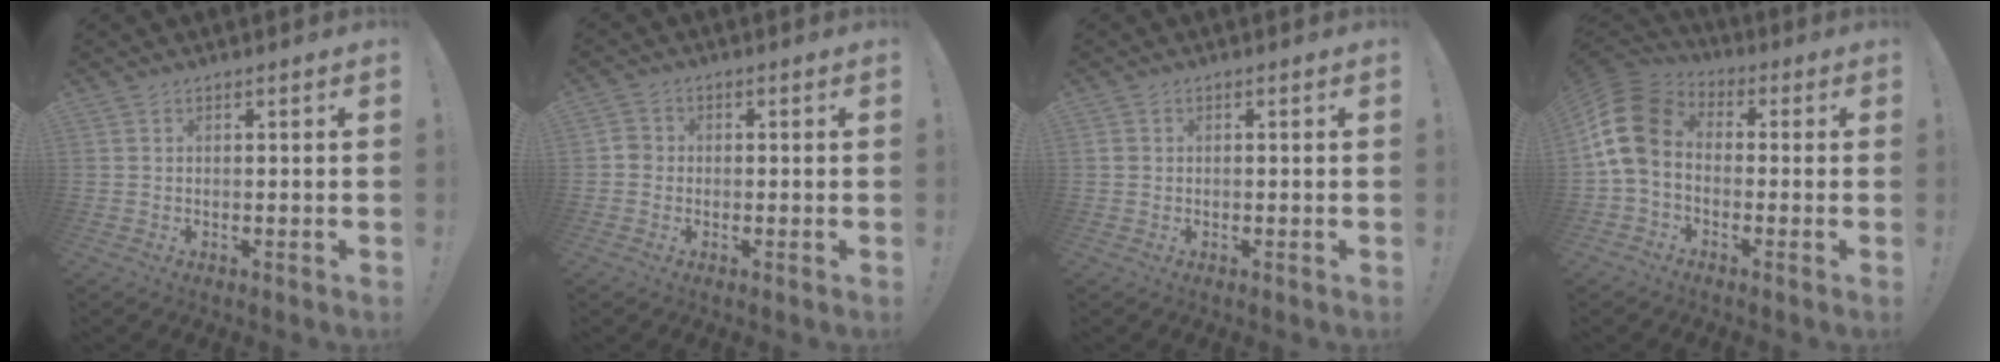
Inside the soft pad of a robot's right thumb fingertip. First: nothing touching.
{"total": 2.9, "force": [-0.9, 2.6, 1.0], "torque": [-0.007, 0.011, -0.017]}
{"total": 1.0, "force": [0.1, 1.0, 0.2], "torque": [-0.003, 0.004, 0.001]}
{"total": 13.7, "force": [-0.4, 9.8, 9.5], "torque": [-0.191, 0.018, -0.002]}